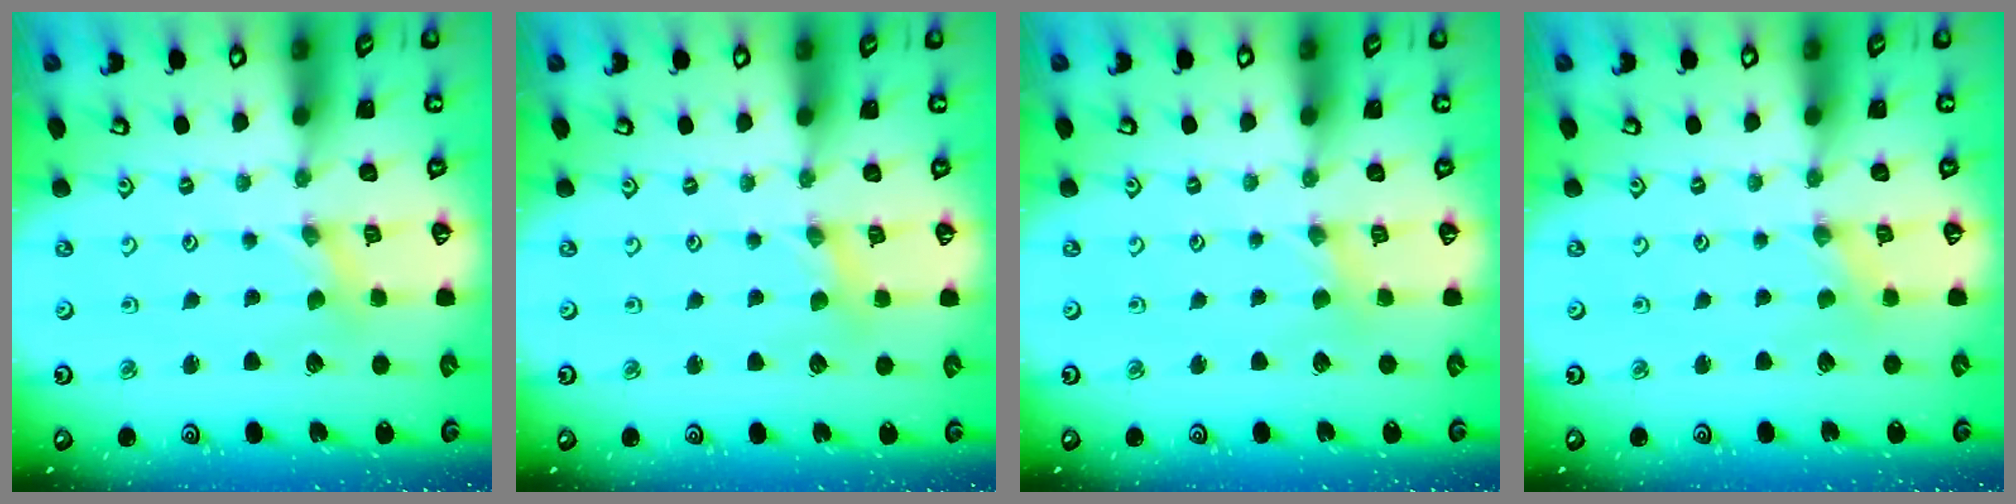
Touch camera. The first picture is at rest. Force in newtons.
{"total": 1.9, "press": 1.9, "slide": 0.3}
{"total": 1.8, "press": 1.8, "slide": 0.4}
{"total": 0.0}